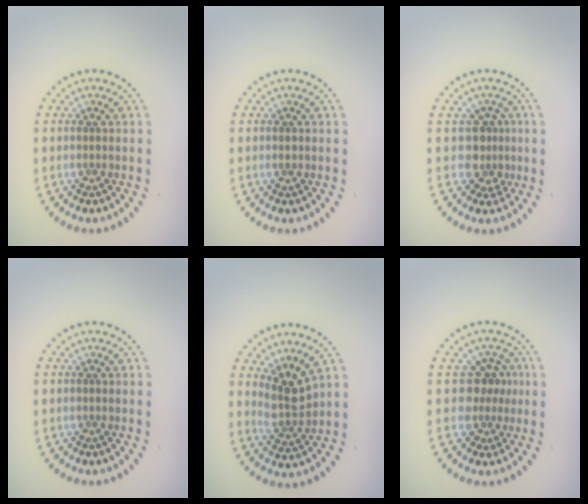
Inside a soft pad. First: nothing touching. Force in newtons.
{"total": 0.9, "press": 0.9, "slide": 0.1}
{"total": 2.5, "press": 1.8, "slide": 1.8}
{"total": 0.0}
{"total": 2.9, "press": 2.4, "slide": 1.6}
{"total": 2.8, "press": 2.1, "slide": 1.9}